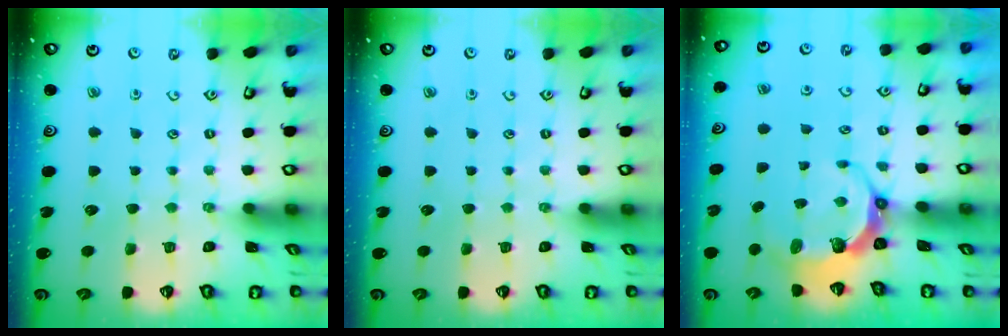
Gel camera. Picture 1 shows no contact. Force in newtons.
{"total": 0.0}
{"total": 8.1, "press": 6.8, "slide": 4.4}